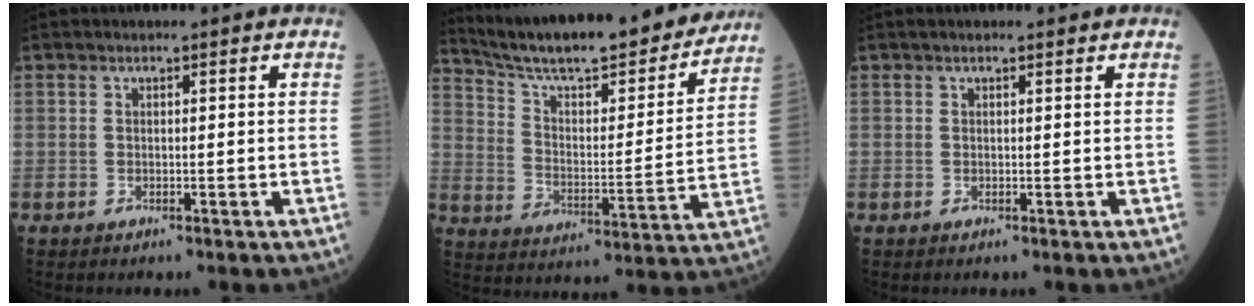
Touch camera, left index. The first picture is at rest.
{"total": 23.9, "force": [21.1, 3.3, 10.6], "torque": [-0.171, -0.023, 0.304]}
{"total": 2.2, "force": [1.9, 0.3, 1.1], "torque": [-0.016, 0.023, 0.025]}